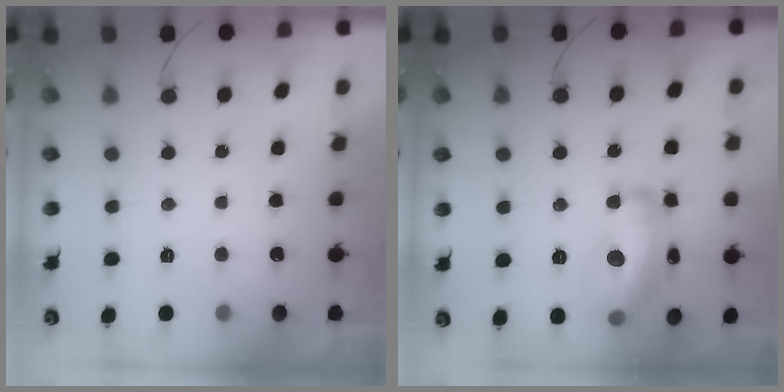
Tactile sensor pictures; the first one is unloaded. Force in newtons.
{"total": 17.2, "press": 17.2, "slide": 0.6}